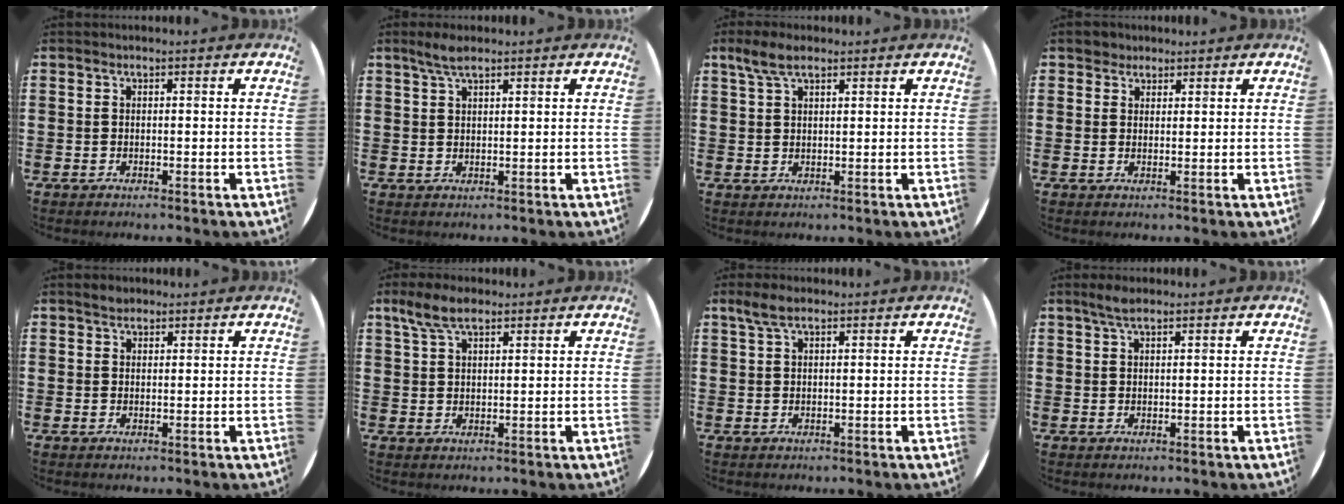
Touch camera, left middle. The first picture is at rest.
{"total": 2.9, "force": [2.2, 0.7, 1.7], "torque": [-0.029, 0.002, 0.037]}
{"total": 4.1, "force": [2.8, 1.7, 2.5], "torque": [-0.045, 0.004, 0.050]}
{"total": 2.1, "force": [1.7, 1.1, -0.1], "torque": [0.008, 0.003, 0.033]}
{"total": 1.5, "force": [1.4, 0.6, 0.2], "torque": [0.004, 0.001, 0.024]}
{"total": 5.1, "force": [3.6, 2.1, 2.9], "torque": [-0.056, 0.001, 0.064]}
{"total": 3.0, "force": [2.0, 1.1, 1.9], "torque": [-0.032, 0.004, 0.033]}
{"total": 2.3, "force": [1.7, 0.6, 1.3], "torque": [-0.019, 0.003, 0.028]}